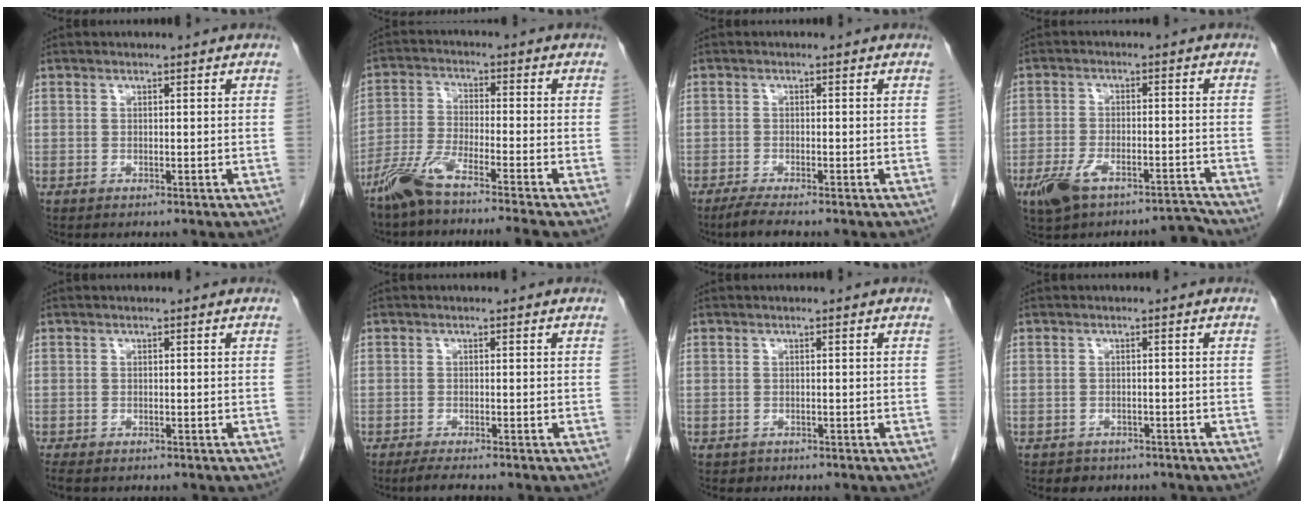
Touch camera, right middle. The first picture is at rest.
{"total": 8.6, "force": [-7.1, -1.0, 4.7], "torque": [-0.094, -0.022, -0.134]}
{"total": 2.6, "force": [-2.1, -0.2, 1.4], "torque": [-0.036, -0.007, -0.042]}
{"total": 6.9, "force": [-5.6, 2.0, 3.5], "torque": [-0.062, 0.009, -0.097]}
{"total": 2.7, "force": [-2.1, 1.1, 1.3], "torque": [-0.023, -0.008, -0.029]}
{"total": 2.6, "force": [-2.2, 0.0, 1.5], "torque": [-0.032, -0.008, -0.038]}
{"total": 0.7, "force": [-0.4, 0.6, -0.1], "torque": [-0.007, 0.002, -0.006]}
{"total": 2.6, "force": [-2.0, 1.7, 0.2], "torque": [-0.013, 0.006, -0.024]}